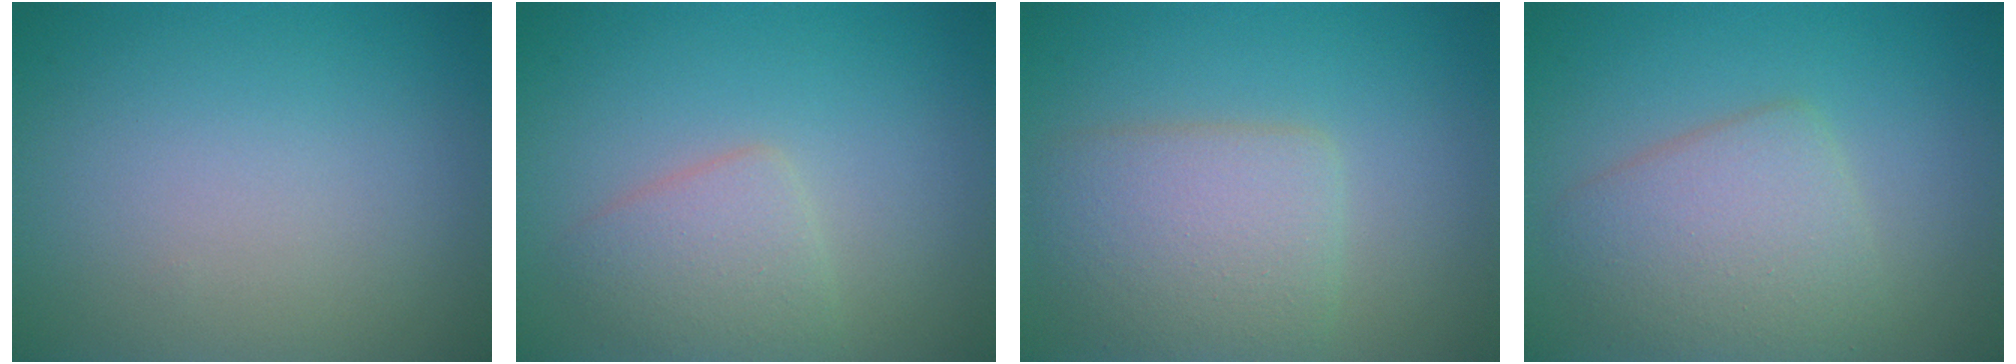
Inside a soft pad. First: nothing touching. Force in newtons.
{"total": 2.6, "press": 2.6, "slide": 0.2}
{"total": 4.7, "press": 4.7, "slide": 0.1}
{"total": 4.5, "press": 4.5, "slide": 0.1}